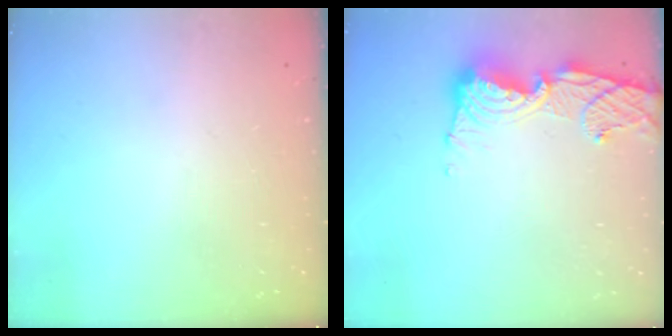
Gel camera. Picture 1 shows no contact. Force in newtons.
{"total": 13.3, "press": 13.2, "slide": 1.6}